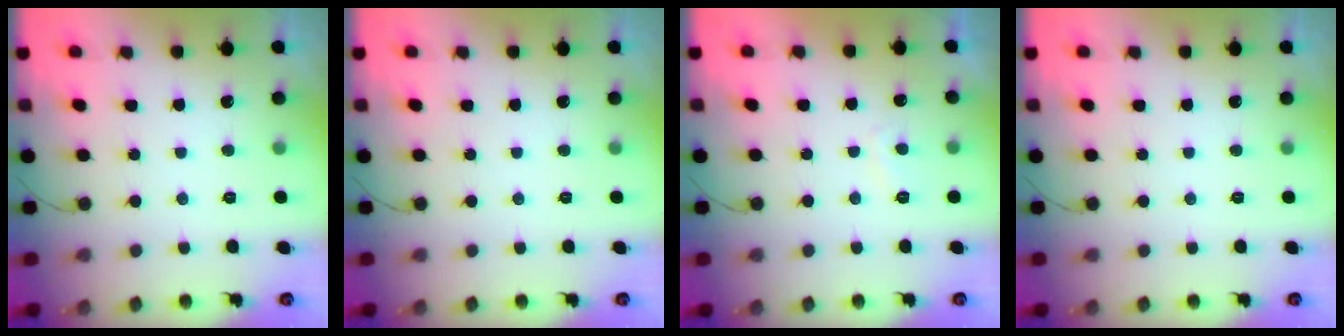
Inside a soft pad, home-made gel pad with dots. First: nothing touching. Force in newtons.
{"total": 0.0}
{"total": 2.1, "press": 2.0, "slide": 0.7}
{"total": 0.0}